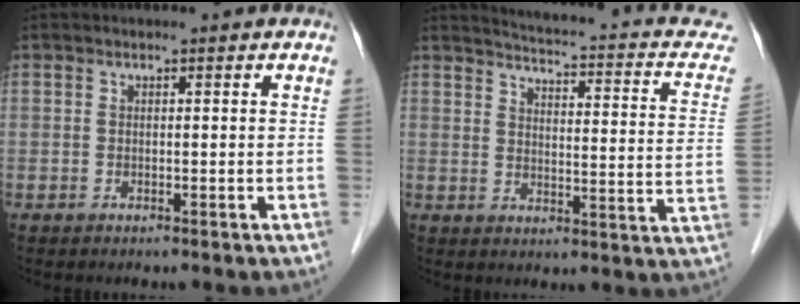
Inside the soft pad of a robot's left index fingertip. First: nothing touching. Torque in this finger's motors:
{"motor_torque": [-0.30, -1.69, -0.25, -0.01]}